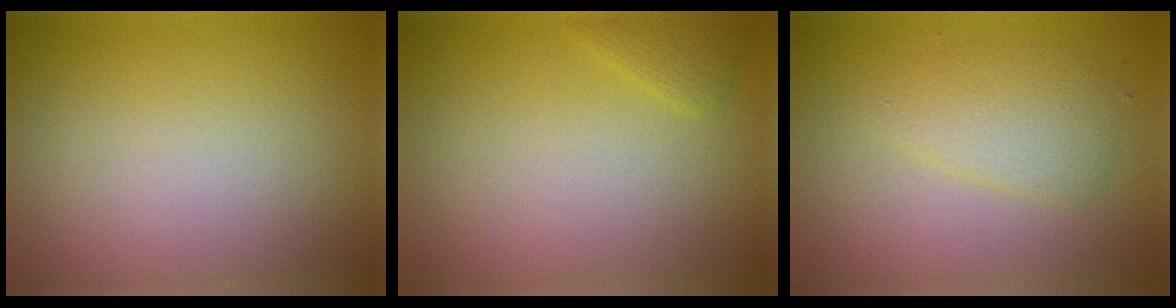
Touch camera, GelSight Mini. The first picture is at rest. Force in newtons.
{"total": 1.1, "press": 1.1, "slide": 0.0}
{"total": 2.7, "press": 2.7, "slide": 0.0}